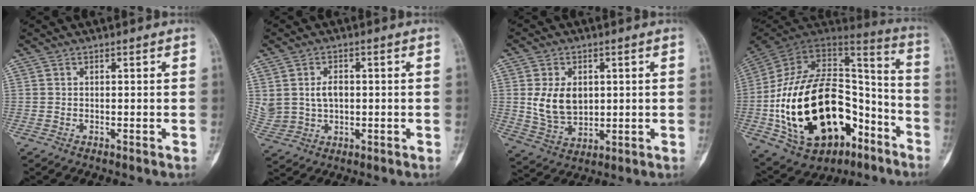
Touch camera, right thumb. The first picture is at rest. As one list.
[{"total": 6.7, "force": [1.0, 4.9, 4.4], "torque": [-0.079, 0.000, 0.032]}, {"total": 9.4, "force": [1.3, 6.7, 6.4], "torque": [-0.094, -0.013, 0.037]}, {"total": 34.0, "force": [-11.6, 20.7, 24.4], "torque": [-0.469, 0.068, -0.177]}]